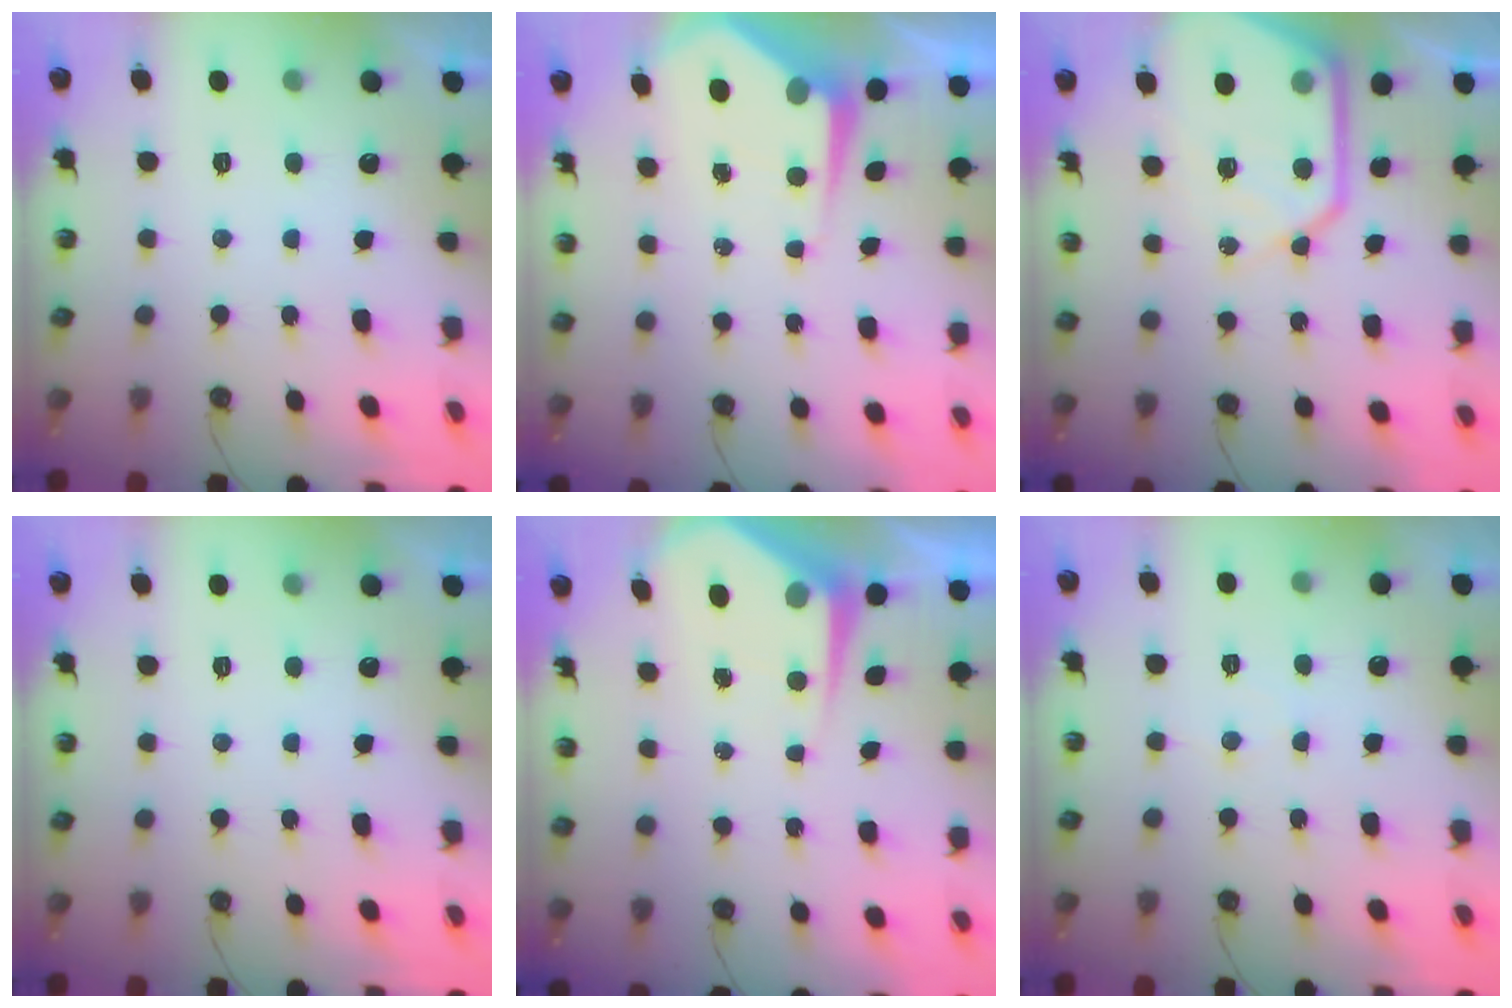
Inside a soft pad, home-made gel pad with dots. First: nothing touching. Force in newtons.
{"total": 5.9, "press": 5.9, "slide": 0.5}
{"total": 17.0, "press": 16.9, "slide": 1.5}
{"total": 0.0}
{"total": 5.9, "press": 5.9, "slide": 0.6}
{"total": 4.7, "press": 4.7, "slide": 0.6}